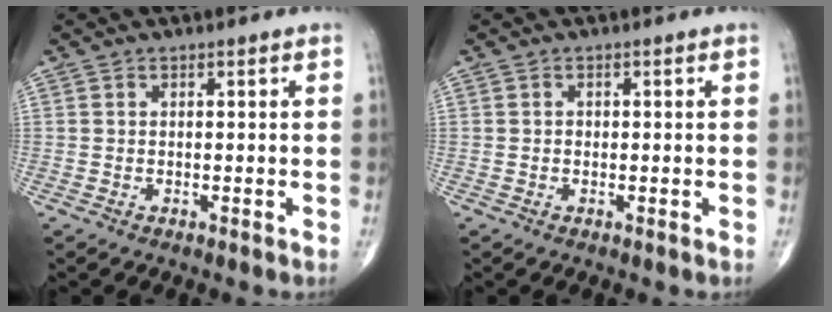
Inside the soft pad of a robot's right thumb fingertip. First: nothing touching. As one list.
[{"total": 0.7, "force": [0.0, 0.5, 0.4], "torque": [-0.009, 0.000, -0.001]}]